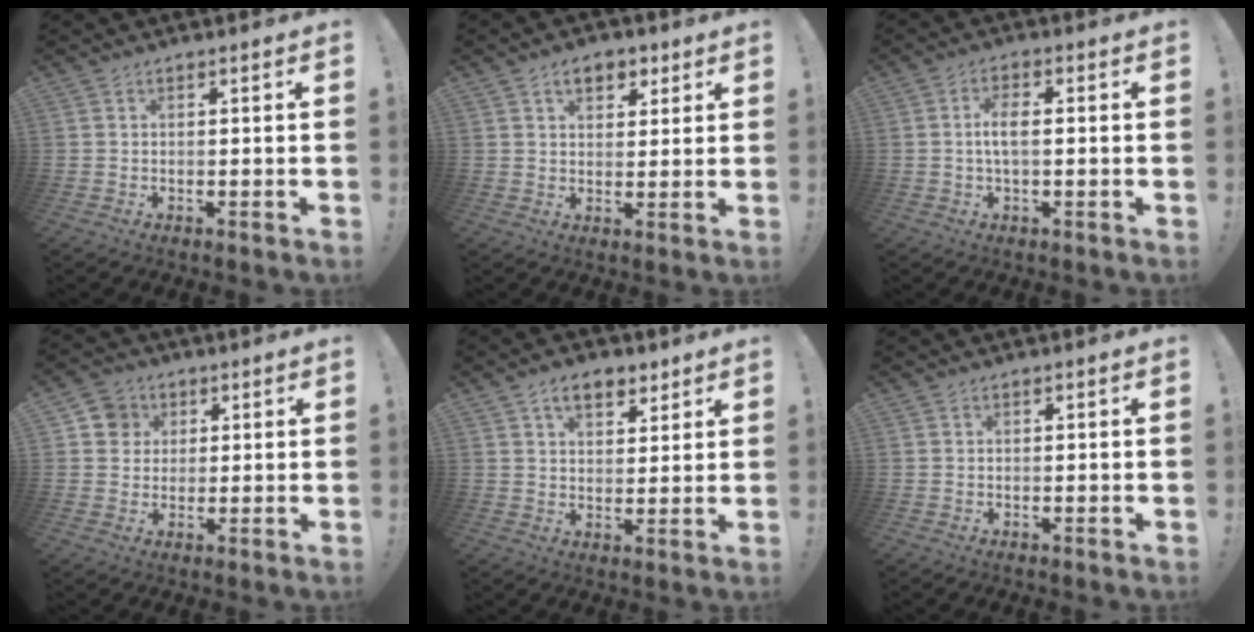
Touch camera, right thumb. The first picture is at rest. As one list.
[{"total": 7.3, "force": [3.6, 4.9, 4.0], "torque": [-0.049, -0.005, 0.064]}, {"total": 5.4, "force": [-0.1, 2.1, 5.0], "torque": [-0.092, 0.003, -0.004]}, {"total": 7.2, "force": [2.1, 6.7, 1.5], "torque": [-0.021, -0.004, 0.044]}, {"total": 8.2, "force": [4.8, 4.9, 4.4], "torque": [-0.058, -0.015, 0.086]}, {"total": 0.0}]